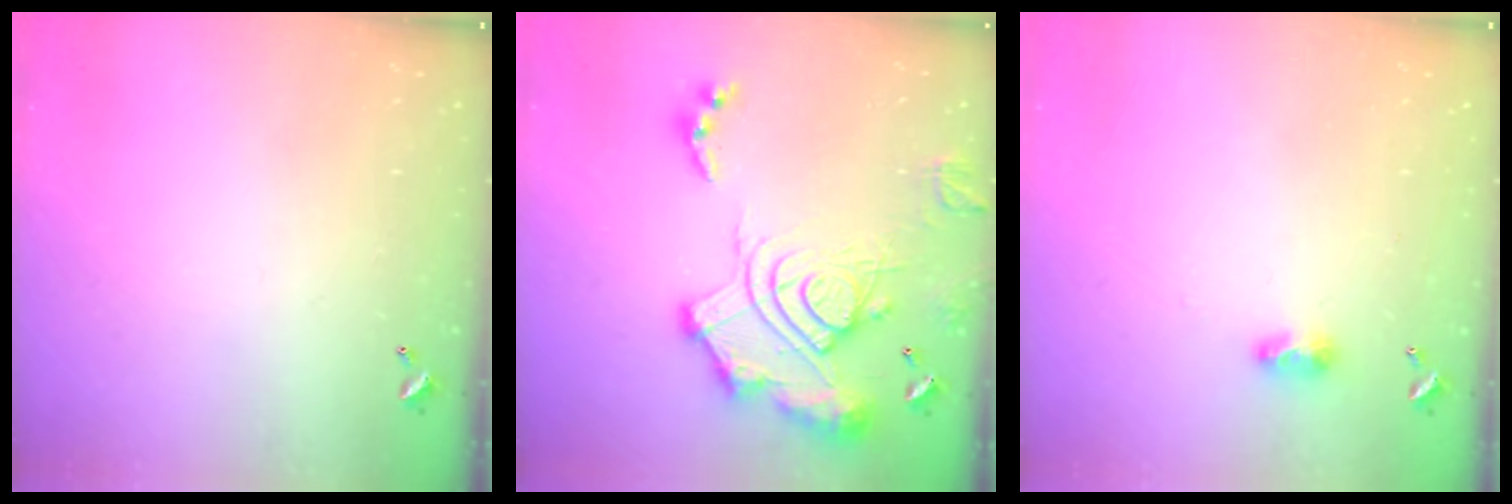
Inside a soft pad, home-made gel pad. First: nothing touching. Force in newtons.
{"total": 20.2, "press": 20.0, "slide": 2.4}
{"total": 4.1, "press": 4.1, "slide": 0.5}